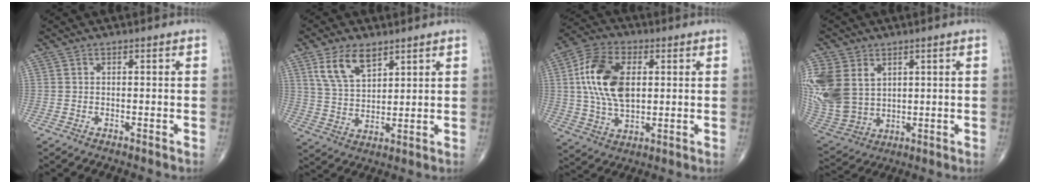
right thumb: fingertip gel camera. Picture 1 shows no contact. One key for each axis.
{"total": 9.1, "fx": 5.2, "fy": 4.7, "fz": 5.7, "tx": -0.095, "ty": -0.023, "tz": 0.107}
{"total": 14.9, "fx": 2.2, "fy": 8.9, "fz": 11.7, "tx": -0.220, "ty": 0.006, "tz": 0.039}
{"total": 17.5, "fx": 4.4, "fy": 13.2, "fz": 10.6, "tx": -0.255, "ty": -0.008, "tz": 0.109}